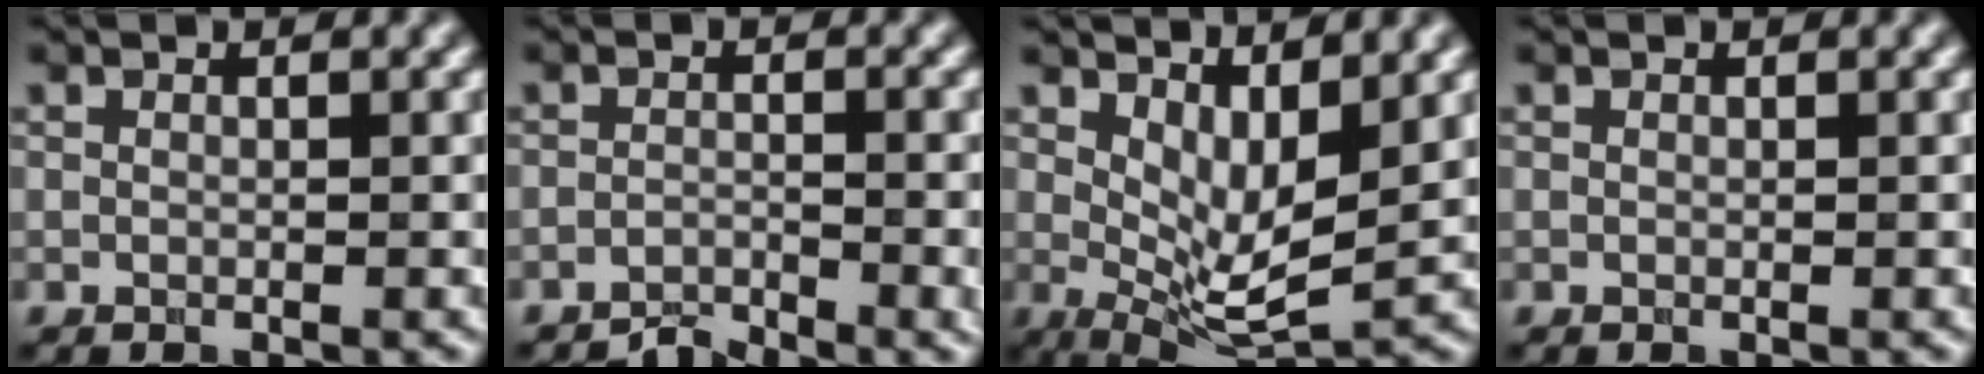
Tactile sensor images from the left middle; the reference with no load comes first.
{"total": 2.9, "force": [-2.3, 0.7, 1.5], "torque": [-0.021, -0.001, -0.044]}
{"total": 5.4, "force": [1.6, 2.1, 4.7], "torque": [-0.083, -0.019, 0.034]}
{"total": 0.0}